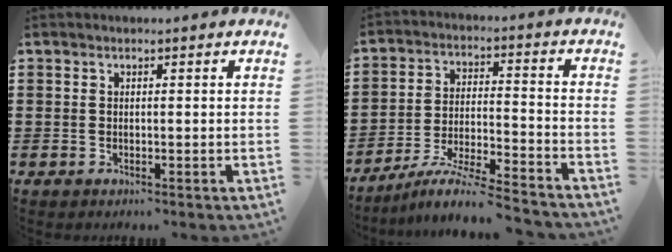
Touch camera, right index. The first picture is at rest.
{"total": 8.0, "force": [-7.2, 0.0, 3.4], "torque": [-0.065, -0.001, -0.144]}